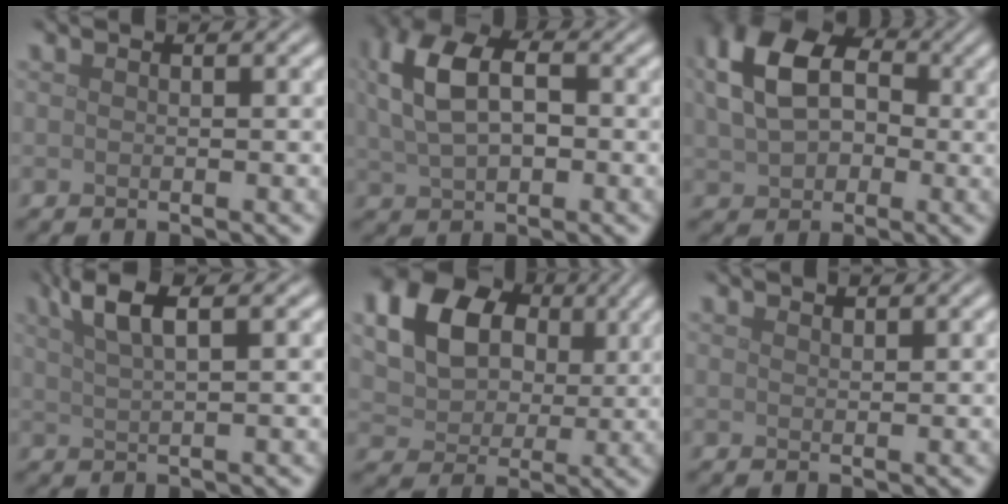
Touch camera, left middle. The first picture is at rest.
{"total": 6.7, "force": [1.5, 4.1, 5.2], "torque": [-0.116, 0.013, 0.023]}
{"total": 10.0, "force": [1.8, 7.3, 6.5], "torque": [-0.144, 0.027, 0.028]}
{"total": 4.3, "force": [2.4, 1.1, 3.4], "torque": [-0.054, 0.013, 0.043]}
{"total": 15.9, "force": [6.5, 12.0, 8.2], "torque": [-0.180, 0.029, 0.124]}
{"total": 0.7, "force": [0.7, 0.1, 0.1], "torque": [-0.002, -0.001, 0.014]}